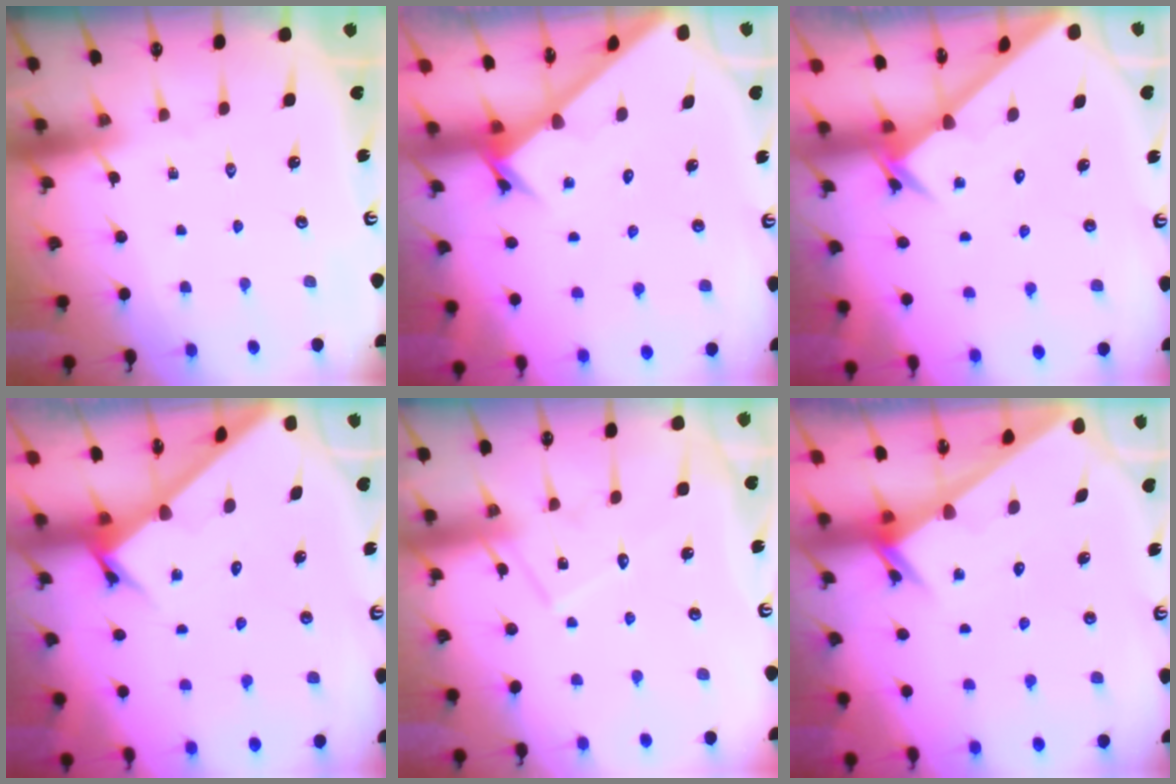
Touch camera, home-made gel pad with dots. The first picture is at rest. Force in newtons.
{"total": 2.4, "press": 2.4, "slide": 0.2}
{"total": 2.6, "press": 2.6, "slide": 0.2}
{"total": 2.8, "press": 2.8, "slide": 0.2}
{"total": 11.4, "press": 11.3, "slide": 0.7}
{"total": 2.0, "press": 2.0, "slide": 0.1}